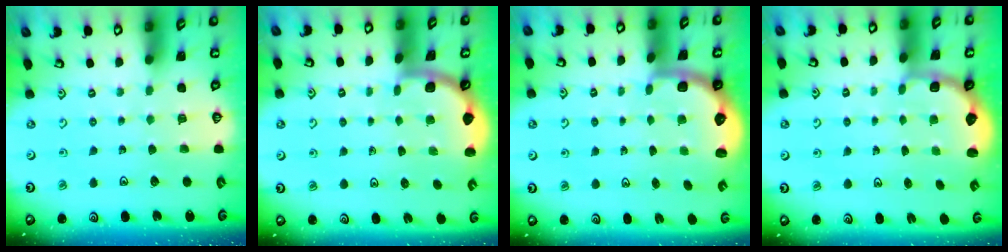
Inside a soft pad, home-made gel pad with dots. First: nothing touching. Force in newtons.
{"total": 1.8, "press": 1.8, "slide": 0.0}
{"total": 3.0, "press": 2.1, "slide": 2.1}
{"total": 2.8, "press": 2.1, "slide": 1.8}